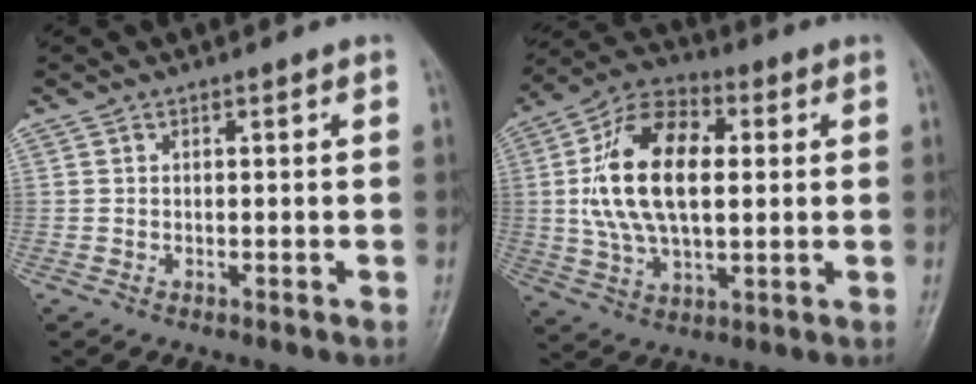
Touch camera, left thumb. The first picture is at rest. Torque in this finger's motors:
{"motor_torque": [1.64, 3.40, 2.38, -0.16, 0.50]}